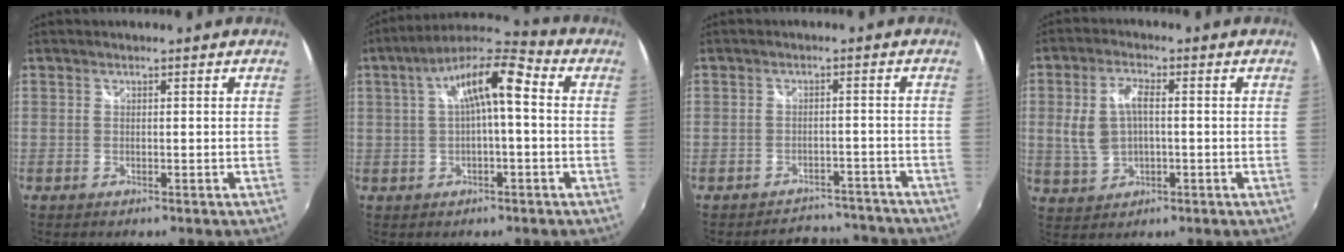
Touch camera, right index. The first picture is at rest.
{"total": 11.2, "force": [1.7, 3.0, 10.6], "torque": [-0.189, 0.030, 0.025]}
{"total": 10.1, "force": [-9.2, 4.1, 1.2], "torque": [-0.020, 0.034, -0.106]}
{"total": 7.4, "force": [0.1, 4.1, 6.1], "torque": [-0.132, 0.007, 0.009]}